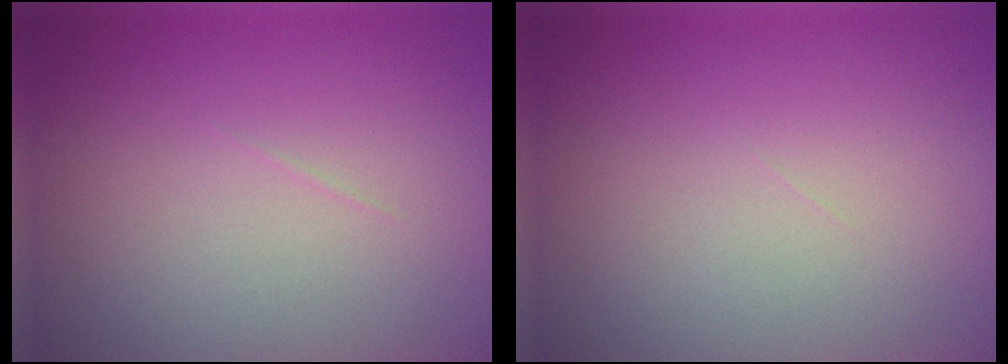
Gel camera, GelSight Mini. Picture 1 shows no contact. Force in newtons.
{"total": 0.0}